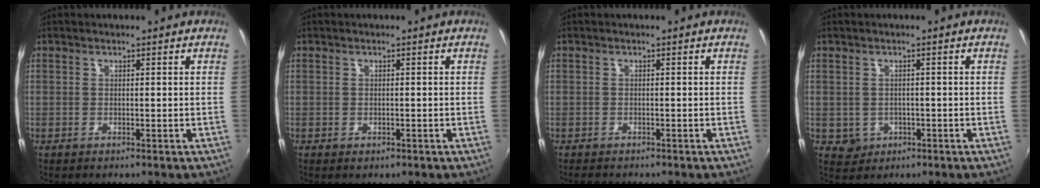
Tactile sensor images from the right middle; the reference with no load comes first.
{"total": 0.8, "force": [-0.4, 0.6, 0.3], "torque": [-0.004, -0.005, -0.008]}
{"total": 2.0, "force": [-1.8, 0.8, 0.5], "torque": [-0.015, -0.009, -0.029]}
{"total": 3.2, "force": [-0.6, 3.0, 0.9], "torque": [-0.022, 0.000, -0.002]}